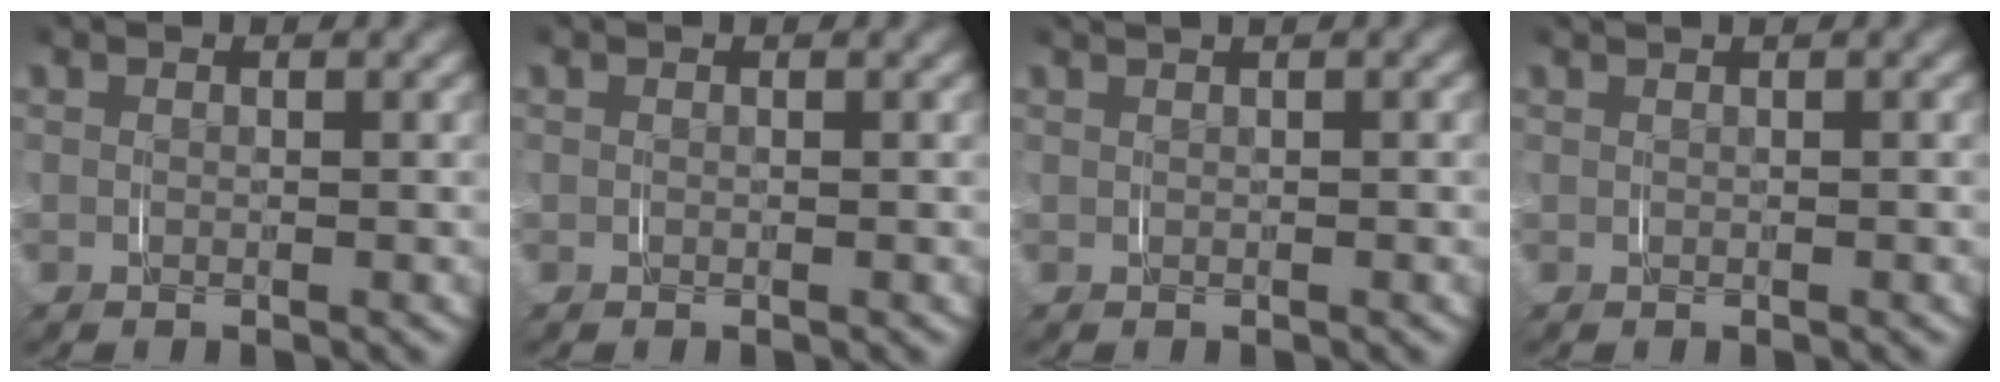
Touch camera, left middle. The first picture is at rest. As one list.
[{"total": 0.0}, {"total": 1.0, "force": [0.8, -0.1, 0.6], "torque": [-0.004, 0.010, 0.009]}, {"total": 0.6, "force": [0.5, -0.2, 0.3], "torque": [0.000, 0.008, 0.005]}]